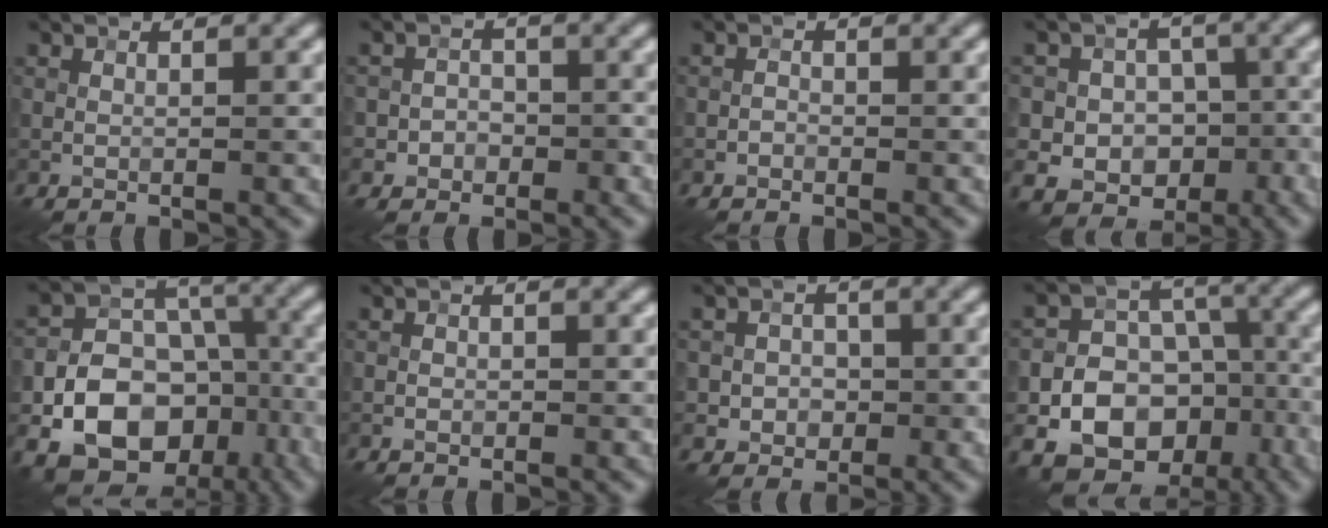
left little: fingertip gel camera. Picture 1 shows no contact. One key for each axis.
{"total": 2.8, "fx": -1.0, "fy": 2.5, "fz": 0.7, "tx": 0.018, "ty": 0.009, "tz": -0.034}
{"total": 0.7, "fx": -0.5, "fy": 0.5, "fz": 0.2, "tx": -0.002, "ty": 0.001, "tz": -0.011}
{"total": 8.3, "fx": -2.3, "fy": 7.3, "fz": 3.1, "tx": -0.023, "ty": 0.019, "tz": -0.068}
{"total": 15.4, "fx": -6.0, "fy": 11.9, "fz": 7.7, "tx": -0.111, "ty": -0.013, "tz": -0.118}
{"total": 0.6, "fx": -0.3, "fy": 0.4, "fz": 0.2, "tx": -0.002, "ty": -0.001, "tz": -0.006}
{"total": 3.1, "fx": -0.5, "fy": 2.9, "fz": 1.1, "tx": 0.004, "ty": -0.002, "tz": -0.024}
{"total": 14.7, "fx": -6.0, "fy": 12.0, "fz": 6.1, "tx": -0.083, "ty": -0.016, "tz": -0.117}